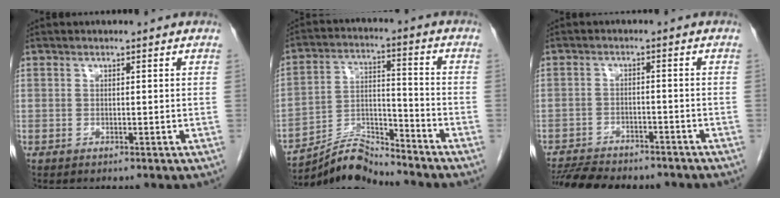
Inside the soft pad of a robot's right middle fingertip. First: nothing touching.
{"total": 8.5, "force": [-8.4, -0.1, 0.6], "torque": [-0.017, 0.023, -0.155]}
{"total": 11.3, "force": [-10.1, 2.7, 4.2], "torque": [-0.074, -0.002, -0.144]}